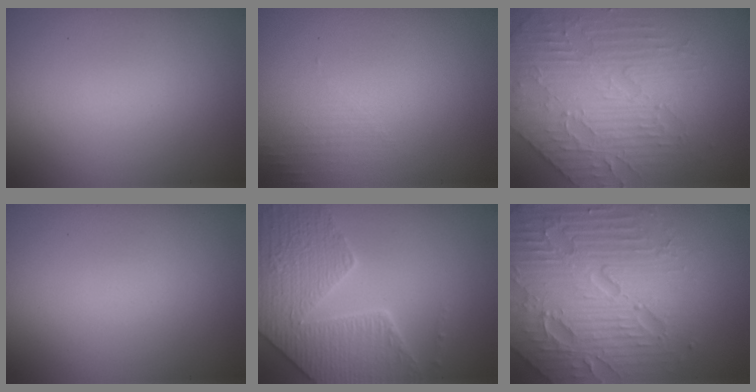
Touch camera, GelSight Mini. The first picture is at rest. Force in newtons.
{"total": 1.3, "press": 0.1, "slide": 1.3}
{"total": 4.1, "press": 4.1, "slide": 0.1}
{"total": 0.0}
{"total": 5.6, "press": 5.2, "slide": 2.2}
{"total": 7.4, "press": 7.3, "slide": 1.5}